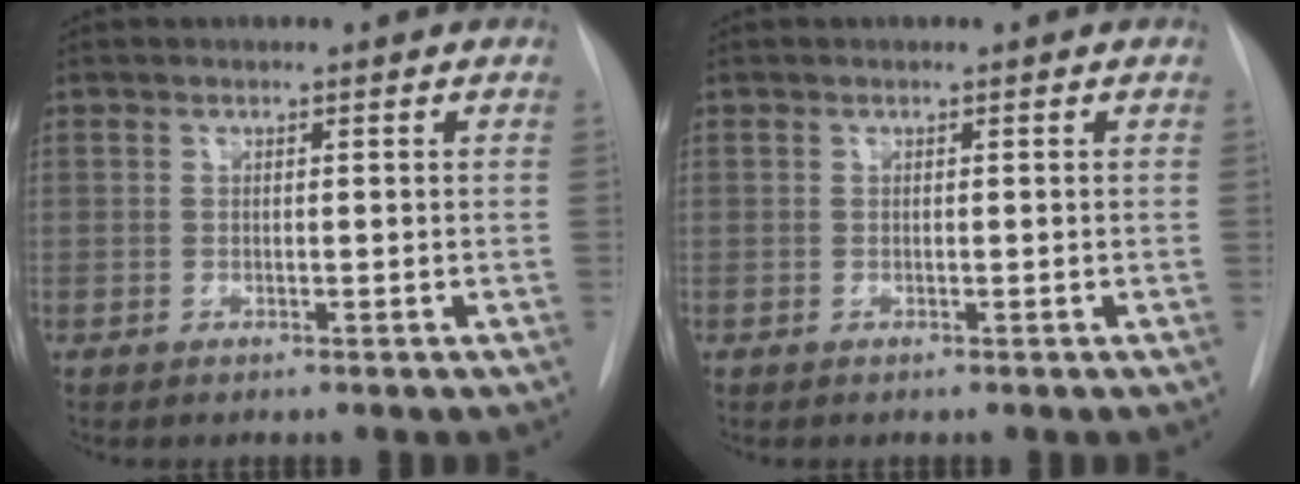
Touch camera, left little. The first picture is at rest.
{"total": 0.0}